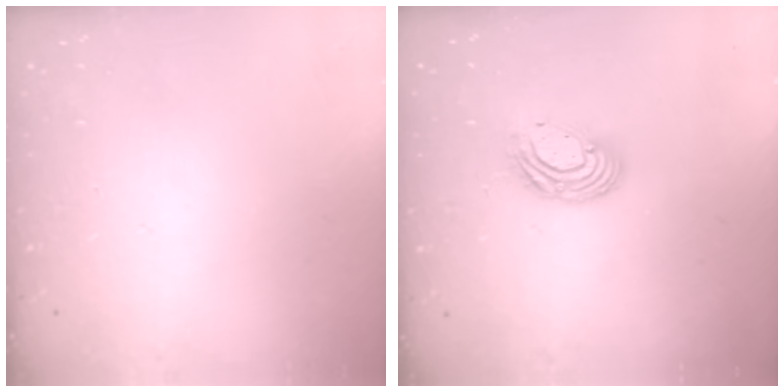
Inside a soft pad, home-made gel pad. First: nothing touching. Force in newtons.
{"total": 9.9, "press": 9.9, "slide": 0.8}